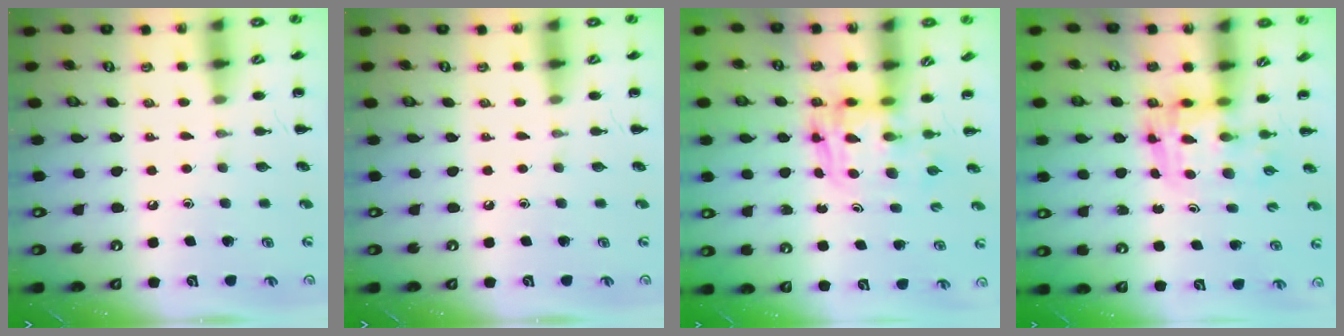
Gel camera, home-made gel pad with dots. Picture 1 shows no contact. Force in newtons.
{"total": 0.0}
{"total": 2.6, "press": 2.6, "slide": 0.2}
{"total": 3.6, "press": 3.5, "slide": 0.6}